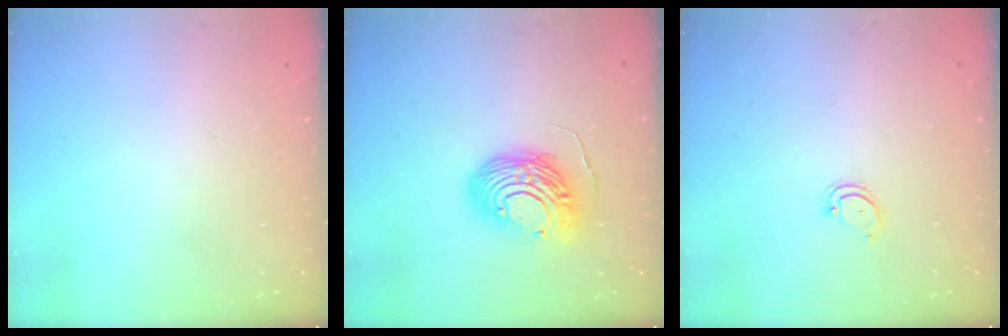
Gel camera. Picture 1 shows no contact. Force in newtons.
{"total": 12.6, "press": 12.5, "slide": 1.1}
{"total": 2.8, "press": 2.8, "slide": 0.2}